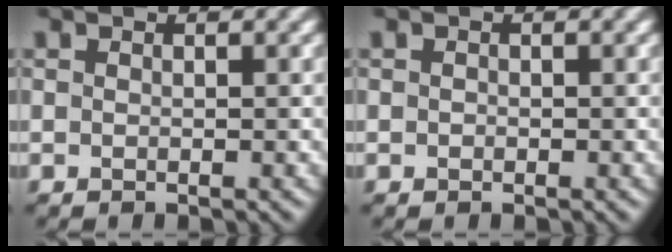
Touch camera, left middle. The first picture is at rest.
{"total": 0.0}